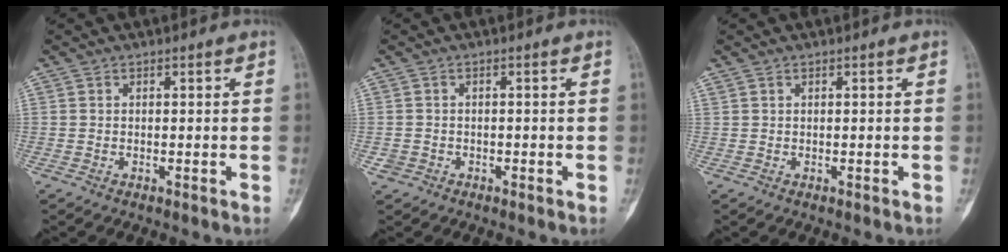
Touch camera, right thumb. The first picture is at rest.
{"total": 1.4, "force": [-0.6, 1.3, 0.2], "torque": [-0.002, 0.007, -0.013]}
{"total": 0.0}